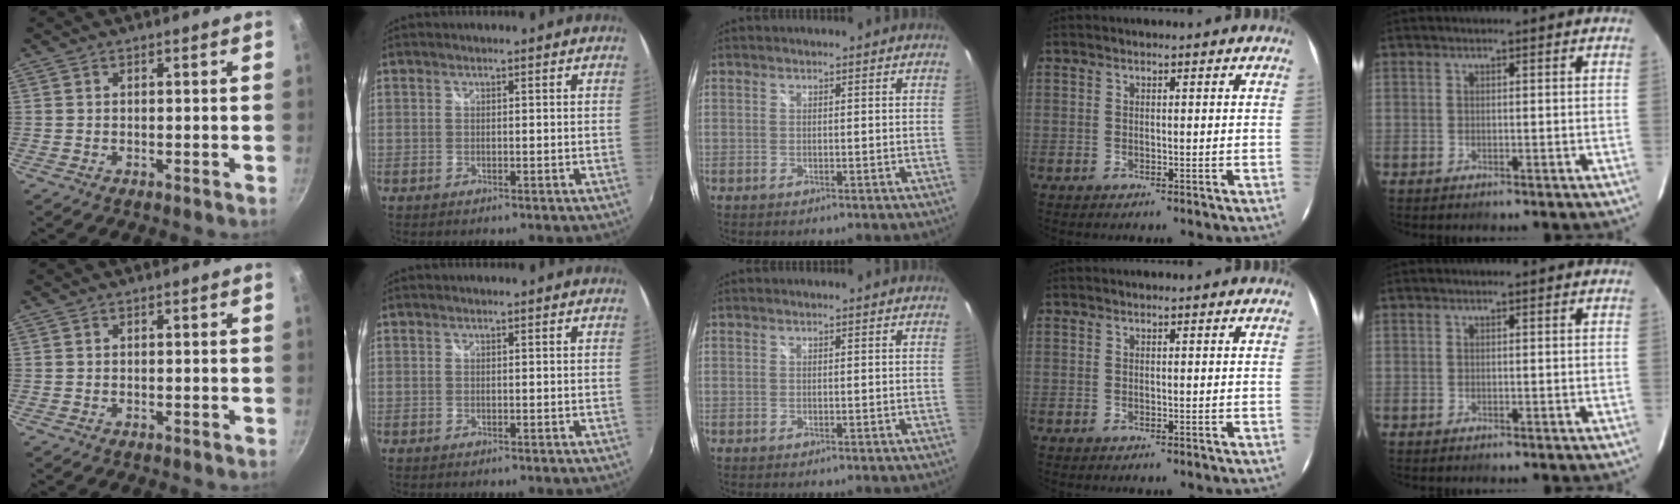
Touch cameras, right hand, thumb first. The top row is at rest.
{}